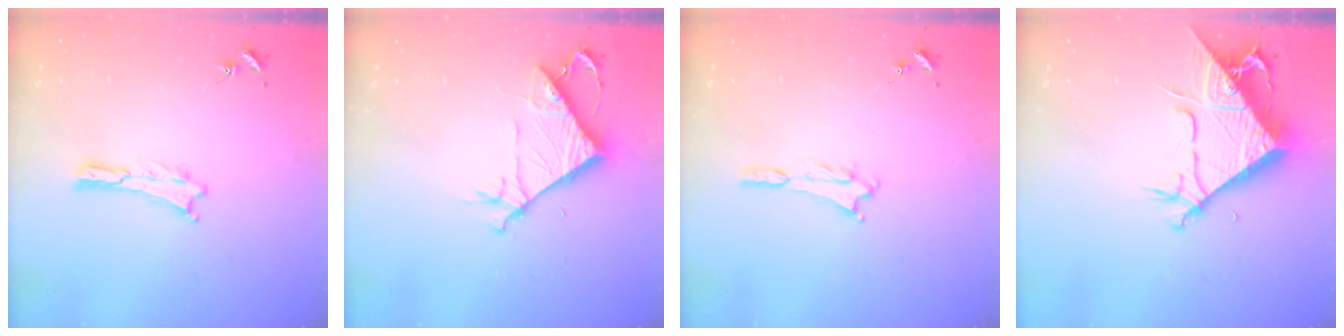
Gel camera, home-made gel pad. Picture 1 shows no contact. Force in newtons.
{"total": 7.9, "press": 7.8, "slide": 0.6}
{"total": 1.2, "press": 1.2, "slide": 0.2}
{"total": 9.7, "press": 9.7, "slide": 1.3}